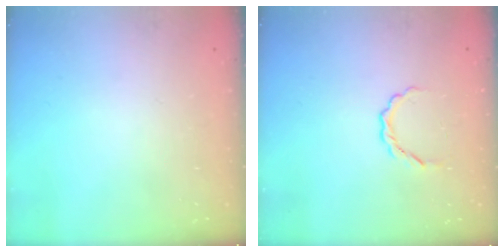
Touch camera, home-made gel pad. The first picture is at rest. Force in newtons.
{"total": 3.3, "press": 3.2, "slide": 0.7}